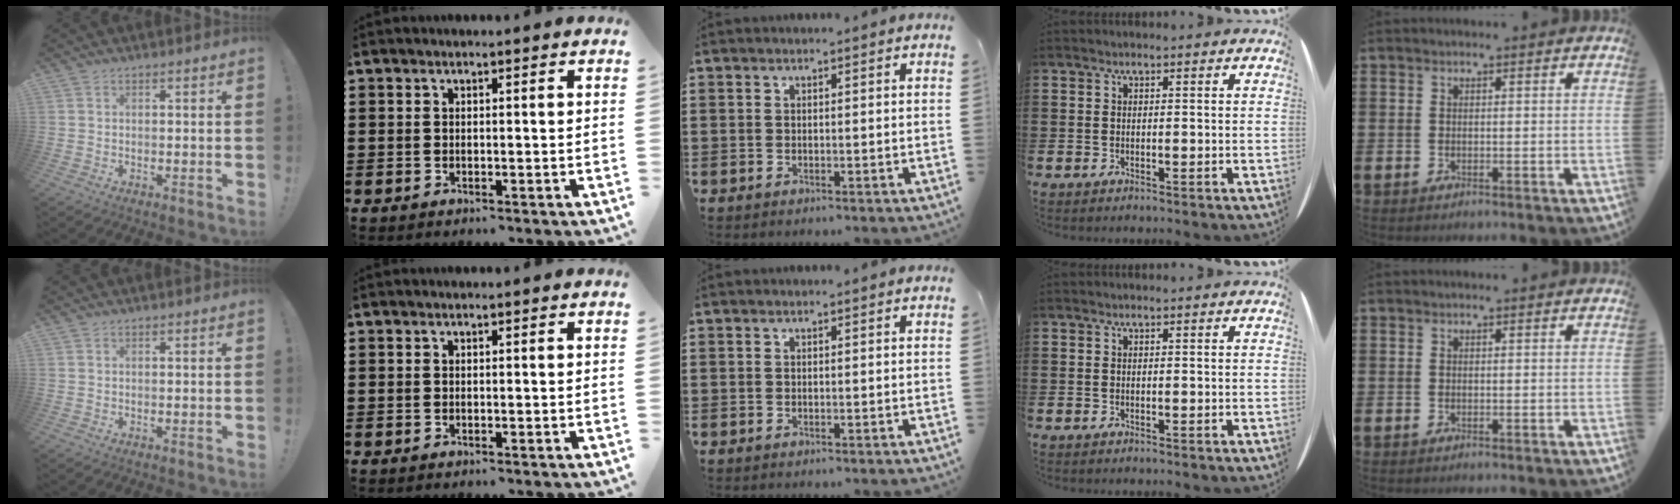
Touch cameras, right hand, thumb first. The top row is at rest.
{}